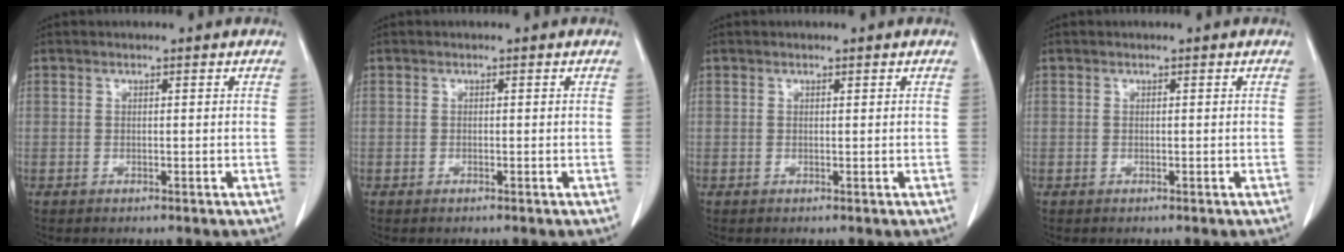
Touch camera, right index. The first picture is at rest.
{"total": 0.0}
{"total": 0.0}
{"total": 0.0}